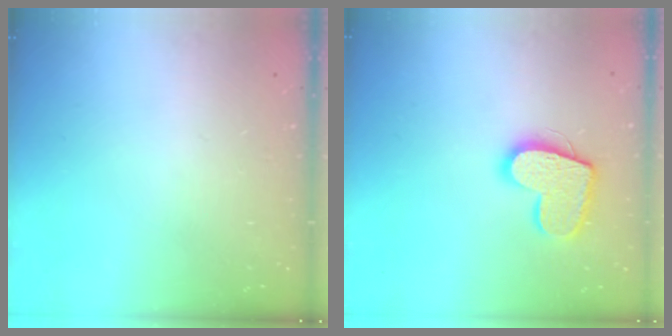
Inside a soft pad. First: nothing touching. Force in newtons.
{"total": 14.3, "press": 14.3, "slide": 1.1}